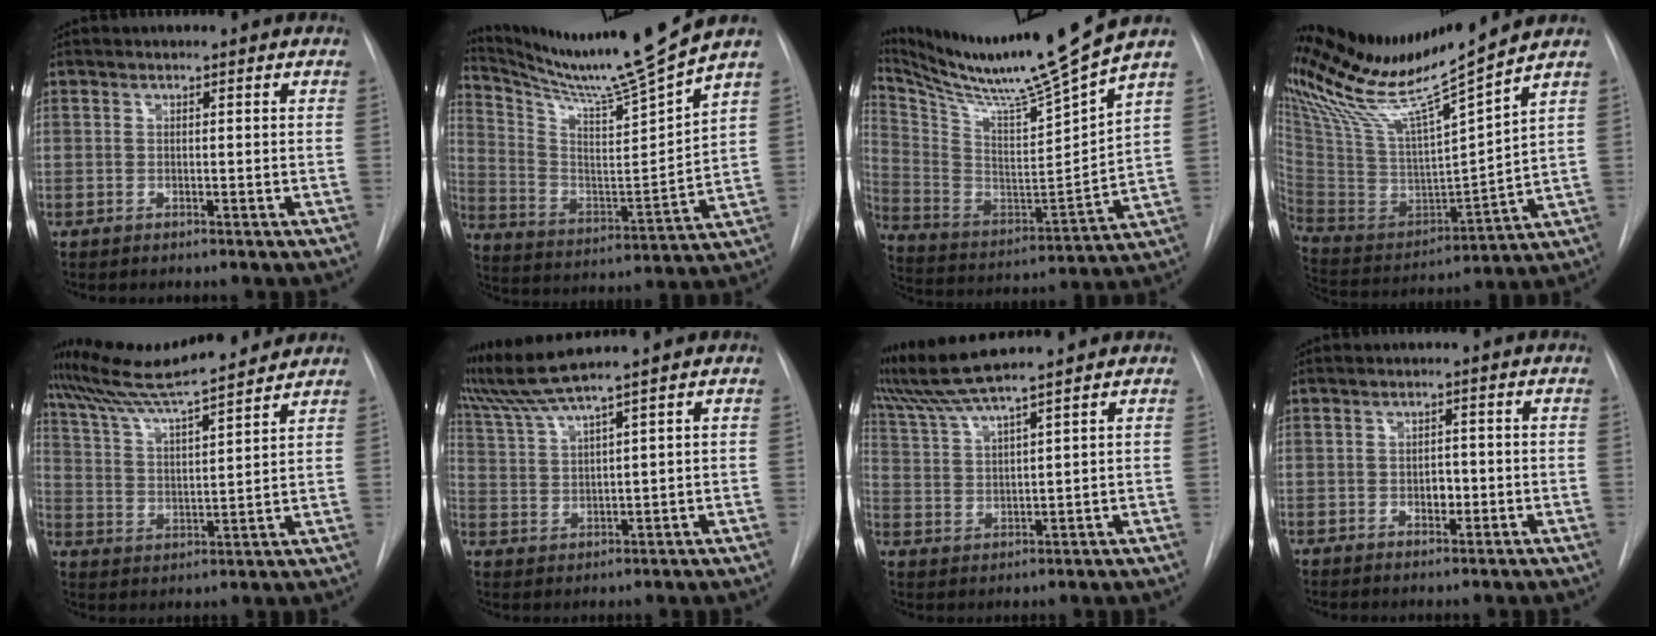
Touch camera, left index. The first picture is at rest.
{"total": 16.0, "force": [14.2, -2.8, 7.0], "torque": [-0.132, -0.050, 0.242]}
{"total": 20.6, "force": [17.4, -2.2, 10.7], "torque": [-0.199, -0.051, 0.296]}
{"total": 20.5, "force": [17.7, -1.5, 10.2], "torque": [-0.194, -0.046, 0.322]}
{"total": 16.1, "force": [14.7, 0.4, 6.6], "torque": [-0.120, 0.012, 0.242]}
{"total": 6.9, "force": [6.0, -2.3, 2.4], "torque": [-0.065, 0.002, 0.129]}
{"total": 9.4, "force": [8.3, -1.6, 4.1], "torque": [-0.085, 0.021, 0.160]}
{"total": 1.9, "force": [-0.4, 1.3, 1.3], "torque": [-0.017, 0.004, -0.004]}